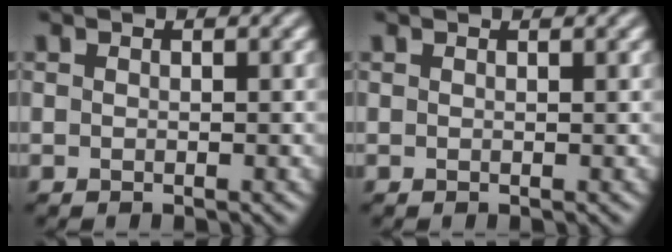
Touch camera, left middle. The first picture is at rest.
{"total": 0.7, "force": [0.6, 0.2, 0.3], "torque": [-0.003, -0.002, 0.004]}